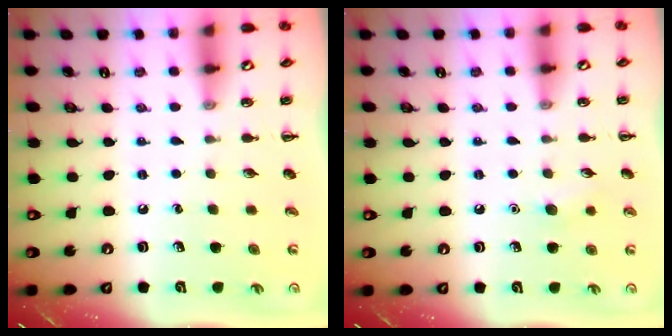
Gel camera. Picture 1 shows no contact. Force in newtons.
{"total": 4.9, "press": 4.8, "slide": 1.3}